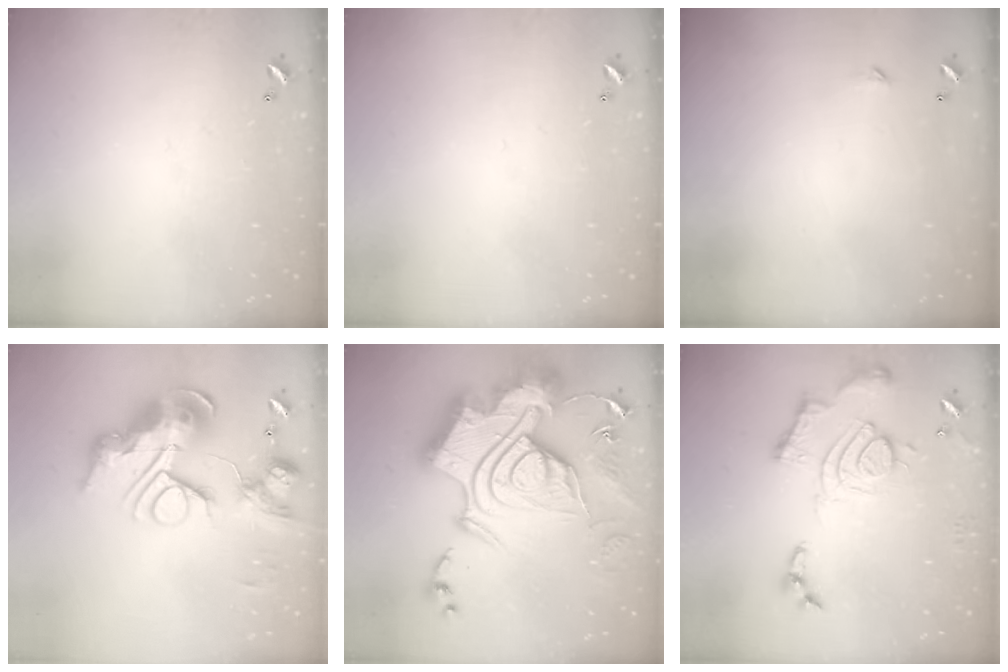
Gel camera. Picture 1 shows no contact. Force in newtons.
{"total": 0.0}
{"total": 2.3, "press": 2.3, "slide": 0.4}
{"total": 0.7, "press": 0.7, "slide": 0.0}
{"total": 1.1, "press": 1.1, "slide": 0.0}
{"total": 15.7, "press": 15.6, "slide": 1.4}